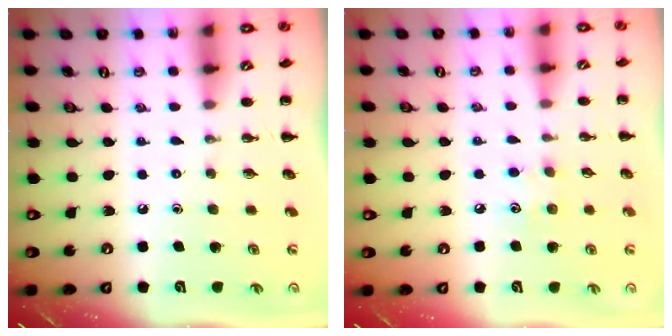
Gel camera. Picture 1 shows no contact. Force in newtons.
{"total": 5.7, "press": 5.5, "slide": 1.4}